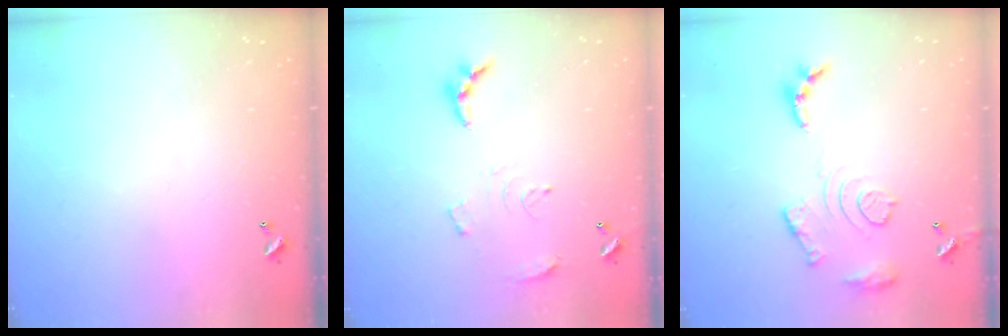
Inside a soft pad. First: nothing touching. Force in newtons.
{"total": 9.8, "press": 9.8, "slide": 0.7}
{"total": 12.3, "press": 12.2, "slide": 1.0}